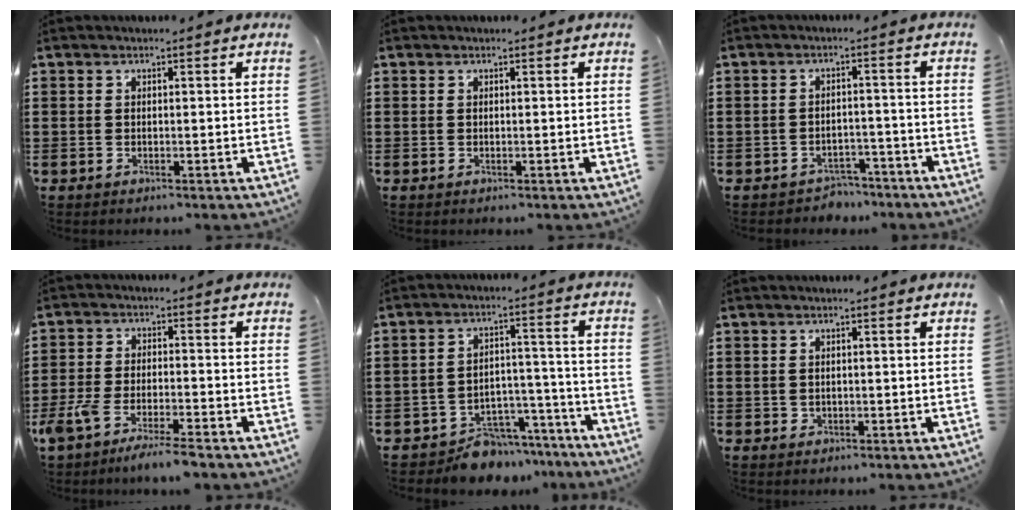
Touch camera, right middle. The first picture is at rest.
{"total": 0.0}
{"total": 2.9, "force": [-2.9, 0.7, -0.1], "torque": [-0.008, 0.002, -0.062]}
{"total": 5.8, "force": [-5.0, 0.1, 3.0], "torque": [-0.075, -0.018, -0.100]}
{"total": 6.7, "force": [-6.3, 2.1, 1.0], "torque": [-0.010, 0.027, -0.121]}
{"total": 0.6, "force": [0.1, 0.6, 0.2], "torque": [-0.005, 0.004, 0.001]}